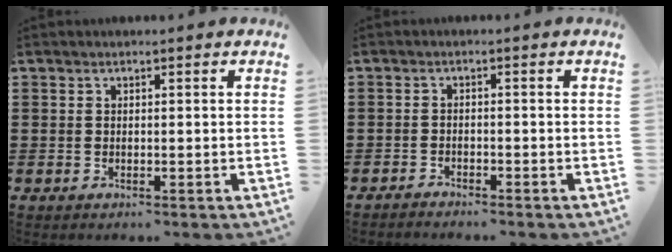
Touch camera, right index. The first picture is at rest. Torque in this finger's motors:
{"motor_torque": [-0.05, -0.07, -0.02, -0.03]}